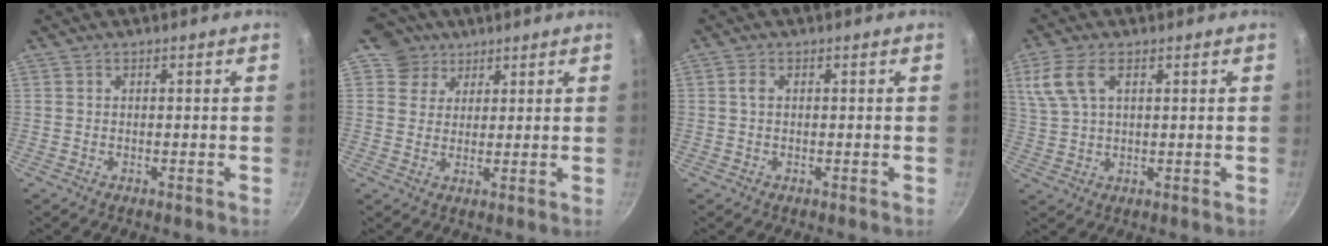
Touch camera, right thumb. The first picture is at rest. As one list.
[{"total": 5.9, "force": [3.3, 4.9, 0.3], "torque": [0.036, 0.000, 0.047]}, {"total": 1.3, "force": [0.3, 0.8, 1.0], "torque": [-0.020, 0.002, 0.004]}, {"total": 7.3, "force": [3.0, 3.8, 5.4], "torque": [-0.116, 0.008, 0.064]}]